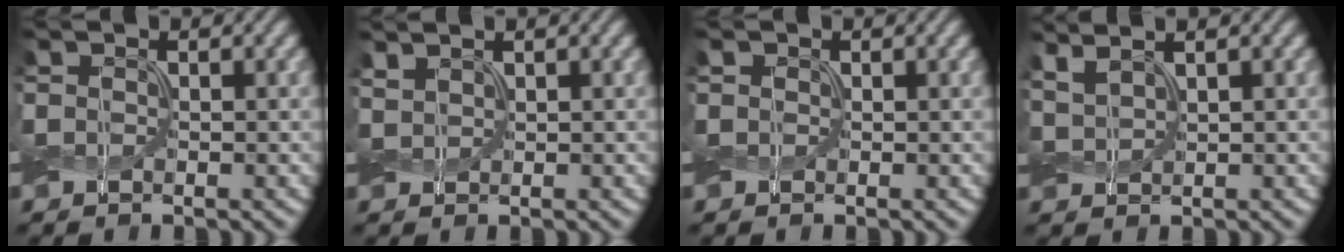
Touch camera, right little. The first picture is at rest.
{"total": 1.1, "force": [0.9, 0.4, 0.4], "torque": [-0.012, 0.005, 0.019]}
{"total": 0.6, "force": [0.3, 0.5, 0.2], "torque": [-0.003, 0.002, 0.004]}
{"total": 2.8, "force": [2.0, 0.9, 1.8], "torque": [-0.053, 0.017, 0.036]}